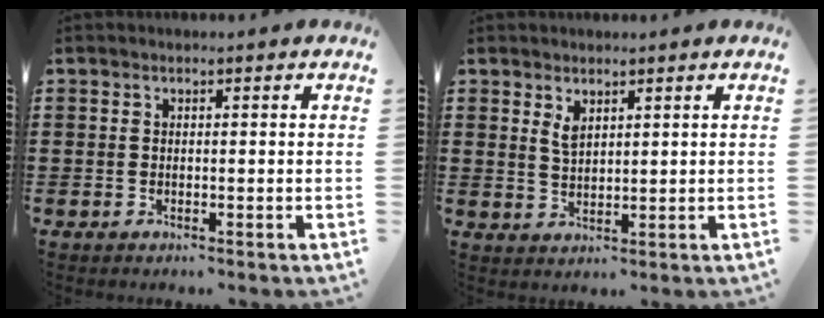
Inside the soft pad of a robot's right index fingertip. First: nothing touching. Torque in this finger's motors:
{"motor_torque": [0.49, 0.49, 0.21, 0.05]}